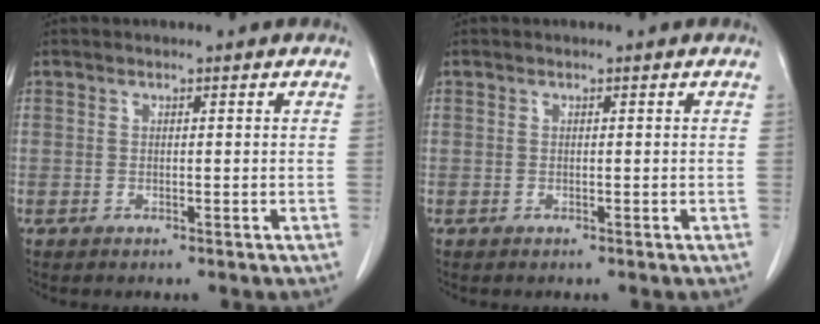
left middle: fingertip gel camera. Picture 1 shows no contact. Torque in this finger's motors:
{"motor_torque": [-0.14, 0.17, -0.07, -0.01]}